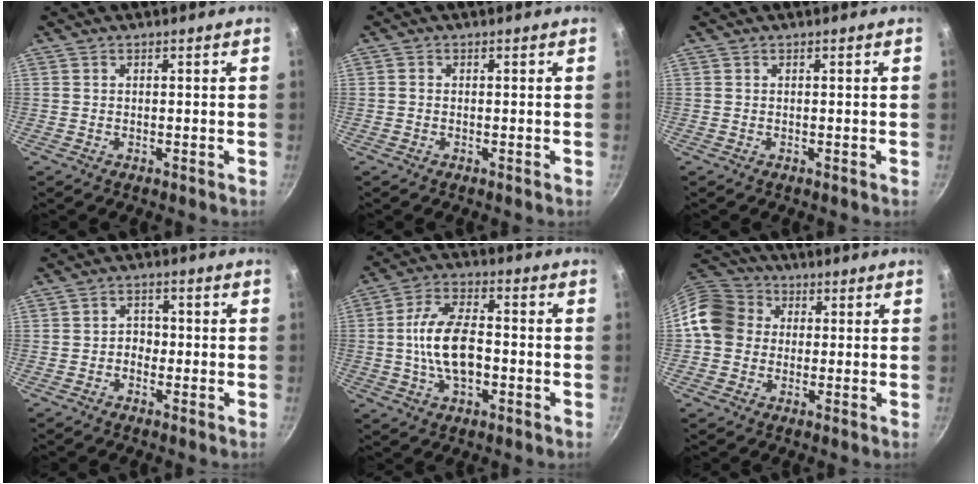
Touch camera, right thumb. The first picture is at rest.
{"total": 0.6, "force": [-0.1, 0.5, 0.3], "torque": [-0.004, 0.003, -0.003]}
{"total": 0.0}
{"total": 2.9, "force": [-0.7, 2.4, 1.5], "torque": [-0.002, 0.012, -0.016]}
{"total": 12.2, "force": [-1.4, 6.5, 10.3], "torque": [-0.180, 0.029, -0.032]}
{"total": 11.0, "force": [1.0, 9.7, 5.2], "torque": [-0.071, 0.025, 0.000]}